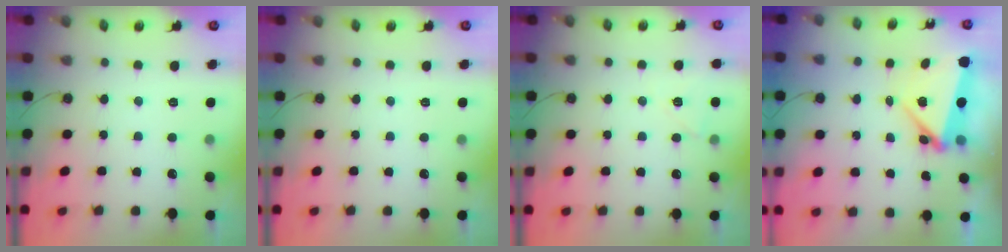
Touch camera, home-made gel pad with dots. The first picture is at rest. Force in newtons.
{"total": 0.0}
{"total": 8.8, "press": 5.7, "slide": 6.7}
{"total": 5.3, "press": 5.2, "slide": 0.7}